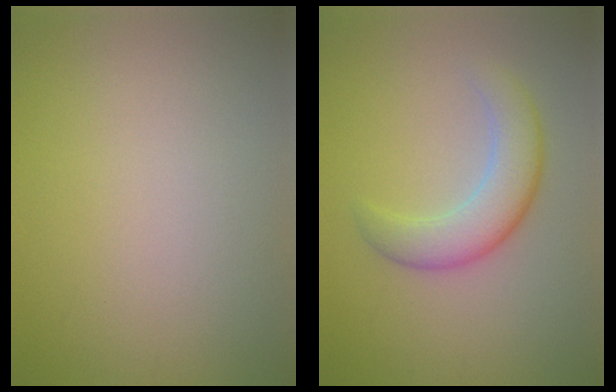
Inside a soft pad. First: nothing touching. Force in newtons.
{"total": 4.4, "press": 4.3, "slide": 0.3}